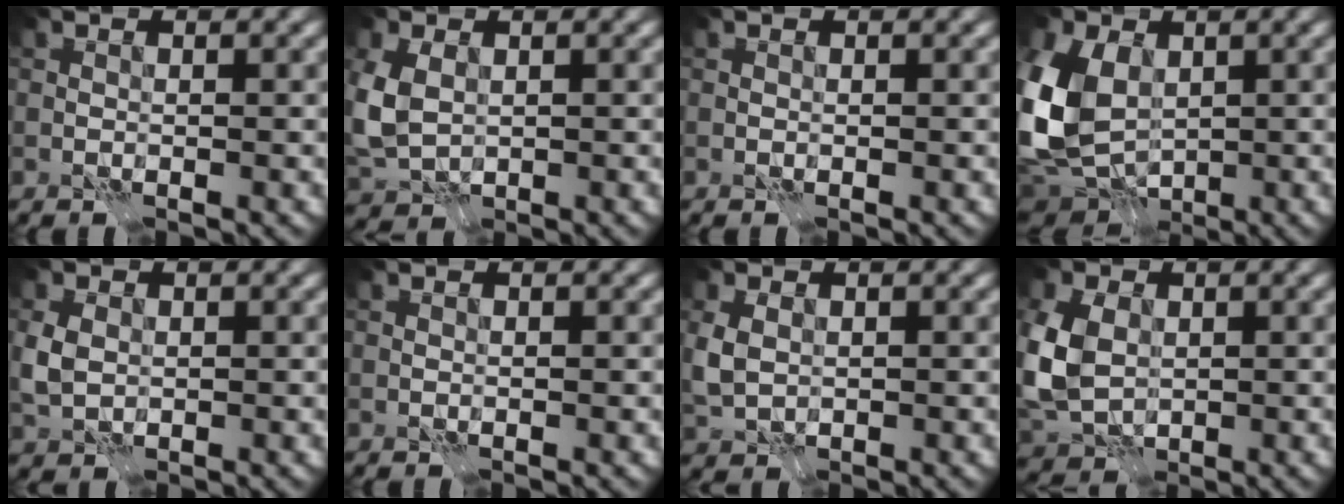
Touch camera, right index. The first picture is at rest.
{"total": 4.9, "force": [0.4, 3.6, 3.3], "torque": [-0.092, -0.004, 0.007]}
{"total": 0.0}
{"total": 11.1, "force": [0.7, 7.7, 8.0], "torque": [-0.207, -0.006, 0.003]}
{"total": 2.8, "force": [0.1, 2.2, 1.8], "torque": [-0.046, 0.001, 0.000]}
{"total": 0.0}
{"total": 3.1, "force": [0.2, 2.3, 2.0], "torque": [-0.055, -0.002, 0.006]}
{"total": 7.6, "force": [0.4, 5.7, 5.0], "torque": [-0.139, 0.000, 0.001]}